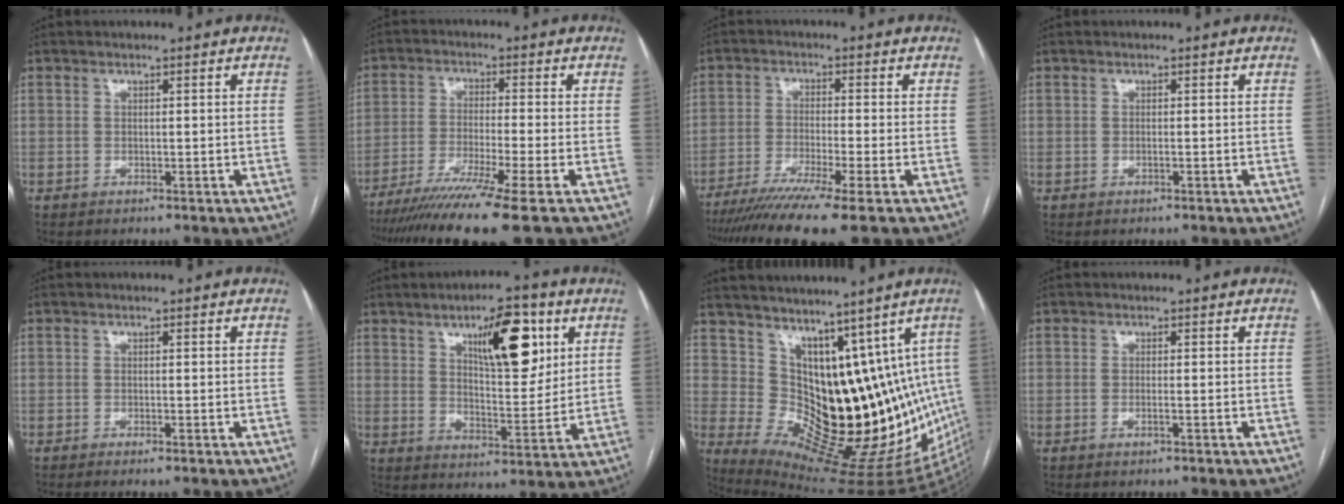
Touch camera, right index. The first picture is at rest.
{"total": 12.2, "force": [-9.1, -2.1, 7.9], "torque": [-0.126, -0.035, -0.146]}
{"total": 10.8, "force": [-8.2, -1.7, 6.8], "torque": [-0.103, -0.026, -0.130]}
{"total": 0.0}
{"total": 0.9, "force": [-0.5, 0.0, 0.7], "torque": [-0.010, 0.002, -0.009]}
{"total": 12.8, "force": [5.8, 4.1, 10.6], "torque": [-0.159, 0.007, 0.093]}
{"total": 16.6, "force": [7.9, 7.7, 12.4], "torque": [-0.167, -0.004, 0.142]}
{"total": 0.8, "force": [-0.3, 0.0, 0.7], "torque": [-0.017, -0.001, -0.005]}